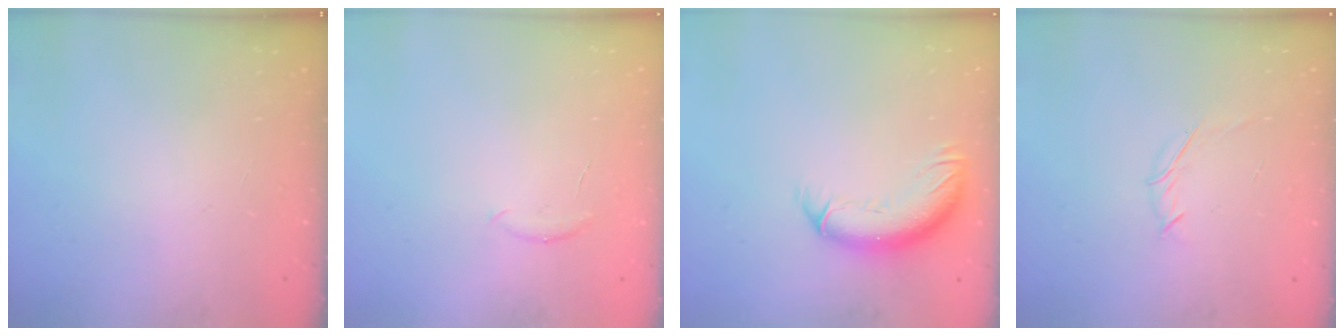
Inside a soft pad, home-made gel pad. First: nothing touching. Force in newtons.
{"total": 5.0, "press": 4.9, "slide": 1.0}
{"total": 11.7, "press": 11.5, "slide": 2.1}
{"total": 3.9, "press": 3.8, "slide": 0.8}